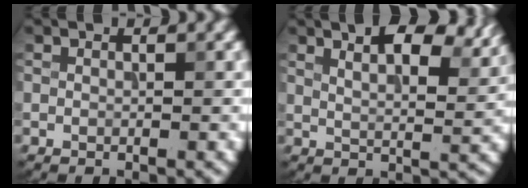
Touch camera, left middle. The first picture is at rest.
{"total": 7.4, "force": [4.9, 2.5, 4.9], "torque": [-0.064, 0.015, 0.061]}